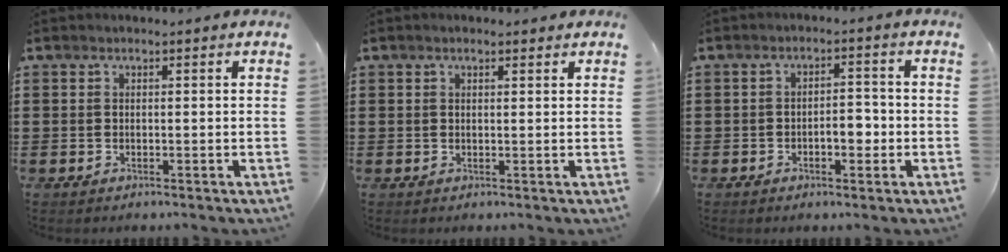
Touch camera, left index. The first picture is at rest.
{"total": 1.2, "force": [0.9, 0.3, 0.7], "torque": [-0.016, 0.002, 0.017]}
{"total": 4.1, "force": [-1.2, 2.0, 3.3], "torque": [-0.053, 0.006, -0.026]}